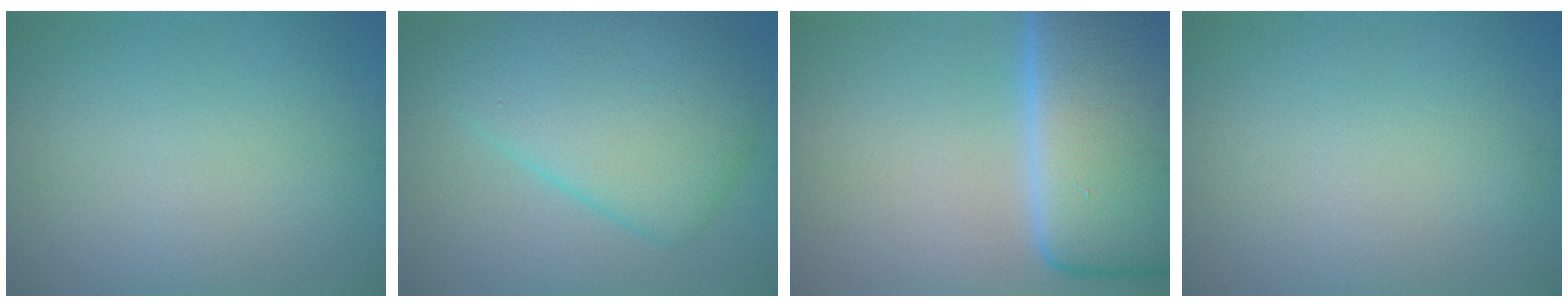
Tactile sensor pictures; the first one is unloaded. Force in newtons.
{"total": 7.8, "press": 7.8, "slide": 0.2}
{"total": 16.6, "press": 16.6, "slide": 1.6}
{"total": 0.0}